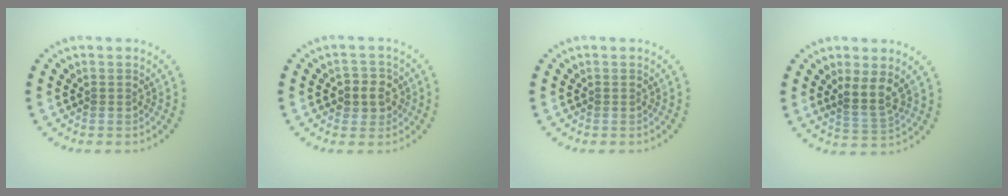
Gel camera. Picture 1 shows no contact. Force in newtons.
{"total": 2.6, "press": 2.4, "slide": 0.9}
{"total": 0.0}
{"total": 2.7, "press": 2.1, "slide": 1.7}